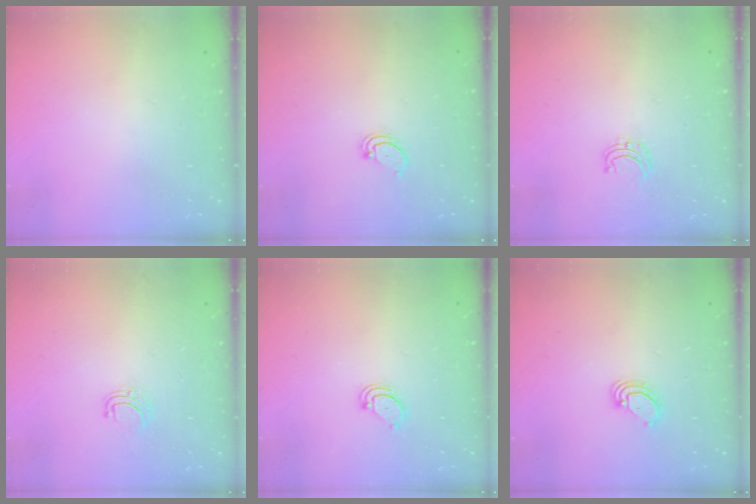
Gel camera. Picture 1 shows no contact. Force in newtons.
{"total": 1.4, "press": 1.3, "slide": 0.1}
{"total": 4.2, "press": 4.2, "slide": 0.4}
{"total": 3.8, "press": 3.8, "slide": 0.2}
{"total": 2.4, "press": 2.4, "slide": 0.2}
{"total": 2.9, "press": 2.9, "slide": 0.2}